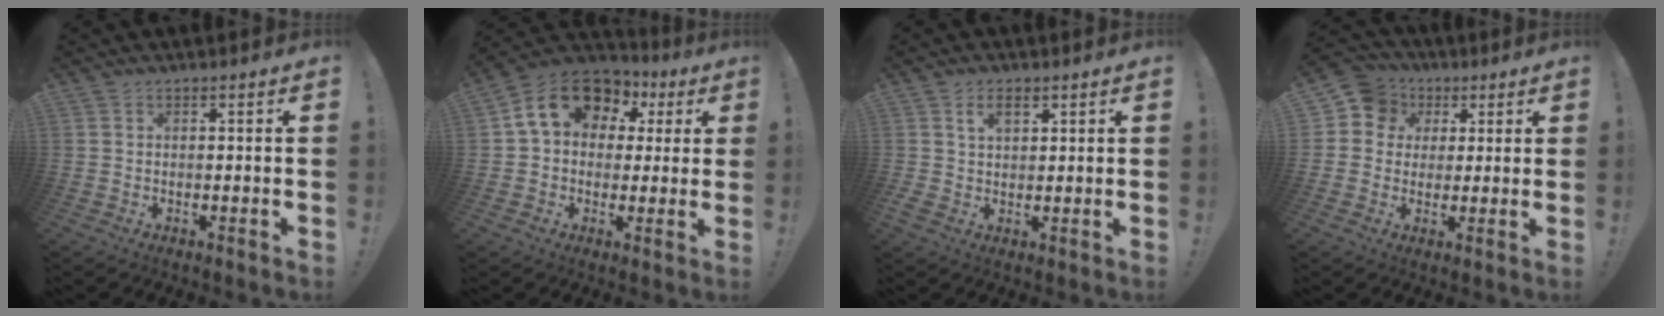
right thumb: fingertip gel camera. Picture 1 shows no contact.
{"total": 15.7, "force": [6.3, 11.3, 8.9], "torque": [-0.134, -0.015, 0.117]}
{"total": 4.8, "force": [2.4, 2.6, 3.2], "torque": [-0.045, -0.008, 0.042]}
{"total": 8.8, "force": [2.8, 8.0, 2.2], "torque": [-0.028, -0.004, 0.056]}